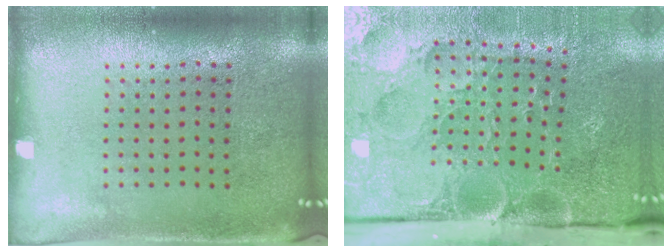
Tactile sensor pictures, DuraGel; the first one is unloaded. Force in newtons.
{"total": 4.4, "press": 3.8, "slide": 2.1}